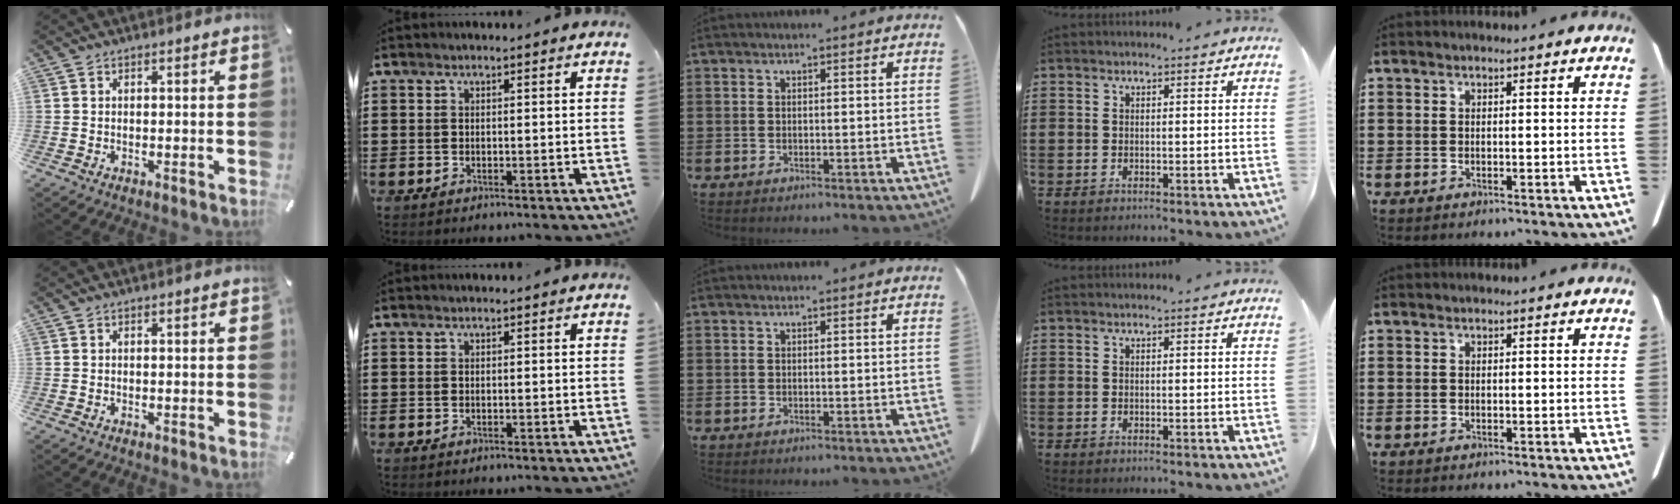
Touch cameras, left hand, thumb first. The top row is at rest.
{}